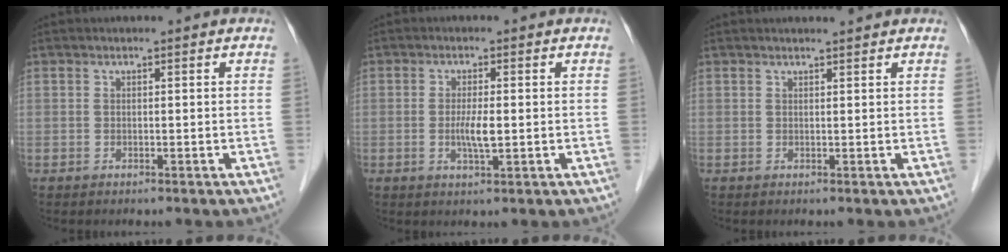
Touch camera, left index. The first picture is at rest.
{"total": 3.2, "force": [-0.5, 0.4, 3.1], "torque": [-0.064, -0.009, -0.009]}
{"total": 1.7, "force": [1.6, 0.0, 0.5], "torque": [-0.007, 0.004, 0.023]}